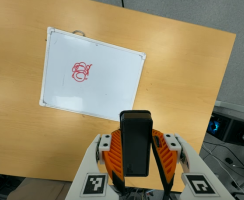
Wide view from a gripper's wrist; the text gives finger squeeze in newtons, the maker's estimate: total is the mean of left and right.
{"total": 6.1, "left": 4.9, "right": 7.2}